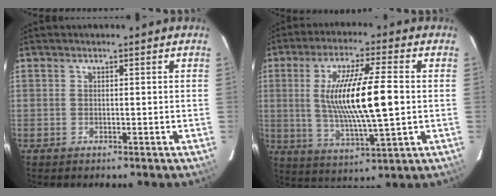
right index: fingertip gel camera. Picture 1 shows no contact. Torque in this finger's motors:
{"motor_torque": [1.21, 0.41, 1.05, 0.21]}